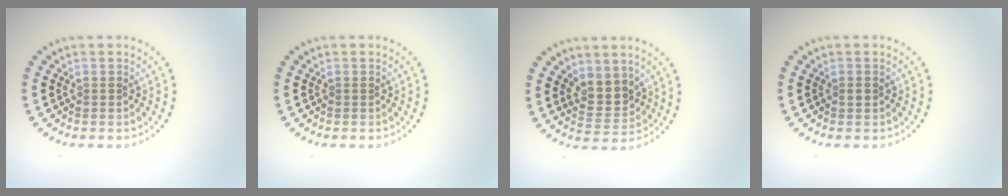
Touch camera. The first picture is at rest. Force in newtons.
{"total": 0.0}
{"total": 2.9, "press": 2.6, "slide": 1.3}
{"total": 0.5, "press": 0.5, "slide": 0.1}